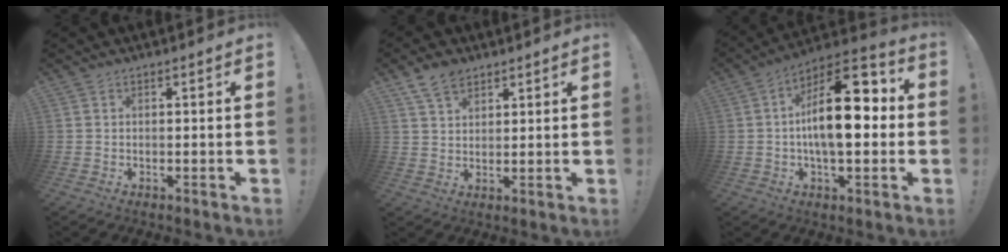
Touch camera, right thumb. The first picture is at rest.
{"total": 6.5, "force": [4.5, 3.7, 2.9], "torque": [-0.051, -0.015, 0.084]}
{"total": 18.7, "force": [0.2, 8.6, 16.6], "torque": [-0.265, 0.009, -0.005]}